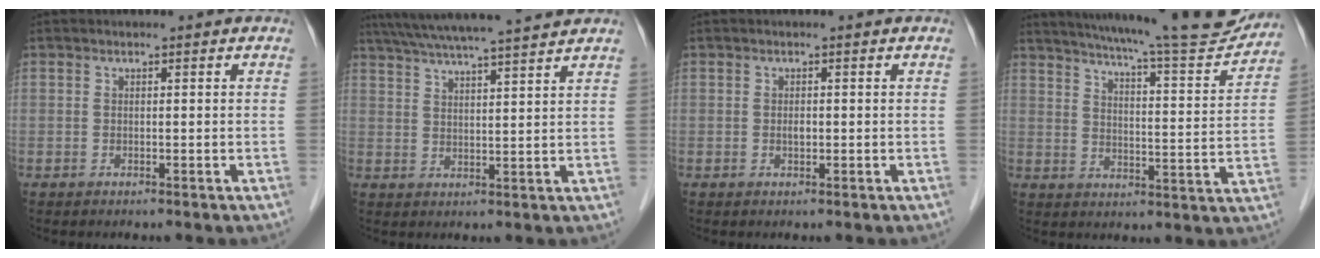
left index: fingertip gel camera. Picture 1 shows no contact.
{"total": 15.8, "force": [14.1, -0.5, 7.1], "torque": [-0.130, 0.020, 0.204]}
{"total": 0.8, "force": [-0.1, 0.4, 0.7], "torque": [-0.013, -0.001, -0.001]}
{"total": 19.8, "force": [18.1, 0.9, 7.8], "torque": [-0.122, -0.039, 0.239]}